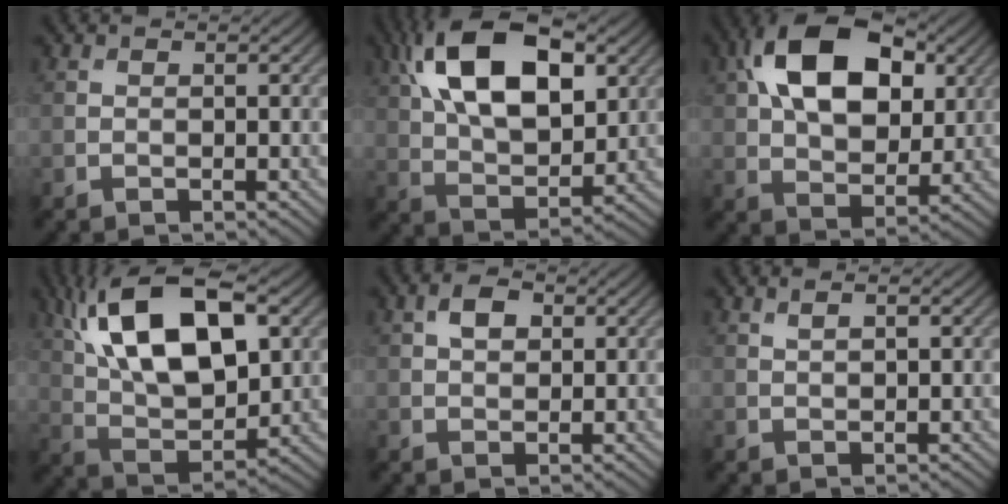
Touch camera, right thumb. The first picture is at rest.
{"total": 16.5, "force": [6.3, 8.7, 12.5], "torque": [-0.247, 0.026, 0.100]}
{"total": 15.1, "force": [5.0, 9.1, 11.0], "torque": [-0.210, 0.024, 0.080]}
{"total": 17.2, "force": [6.5, 8.2, 13.6], "torque": [-0.267, 0.026, 0.103]}
{"total": 2.8, "force": [1.0, 1.8, 1.9], "torque": [-0.036, 0.005, 0.015]}
{"total": 1.3, "force": [0.7, 0.3, 1.0], "torque": [-0.019, 0.000, 0.018]}